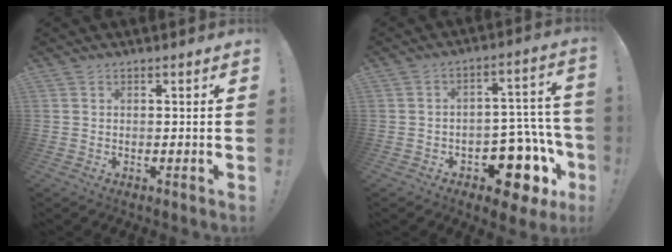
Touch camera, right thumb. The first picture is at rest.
{"total": 13.2, "force": [-7.4, 7.5, 8.0], "torque": [-0.068, 0.048, -0.115]}